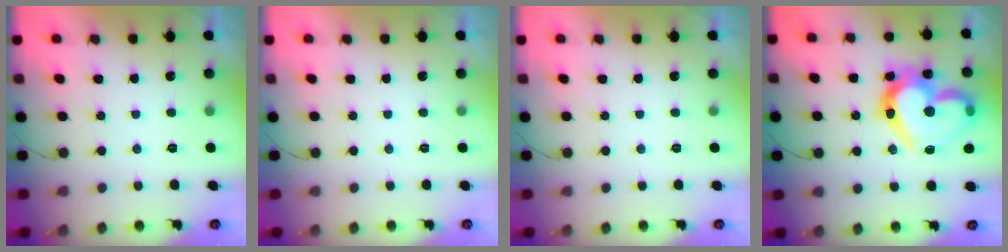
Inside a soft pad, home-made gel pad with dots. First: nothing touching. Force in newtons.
{"total": 0.0}
{"total": 0.0}
{"total": 24.4, "press": 24.2, "slide": 3.1}